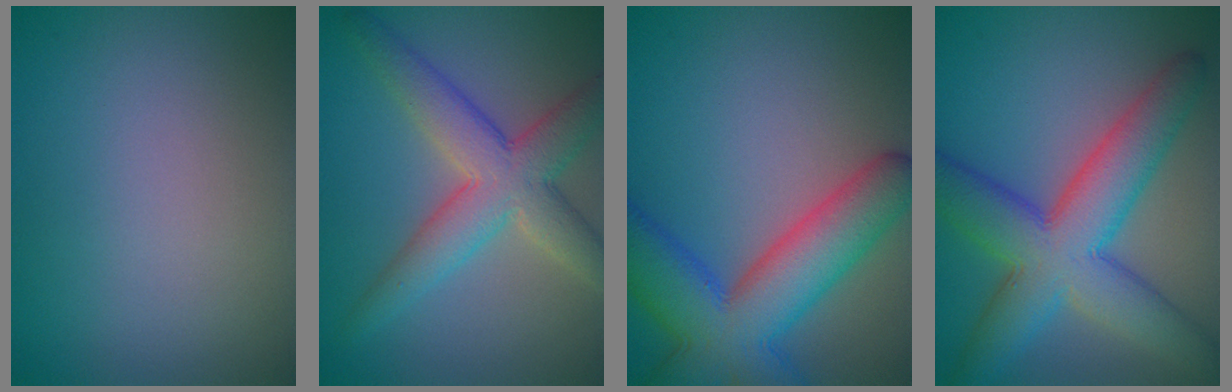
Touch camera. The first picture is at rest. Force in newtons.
{"total": 6.5, "press": 6.5, "slide": 0.1}
{"total": 9.9, "press": 9.9, "slide": 0.4}
{"total": 9.4, "press": 9.3, "slide": 0.5}